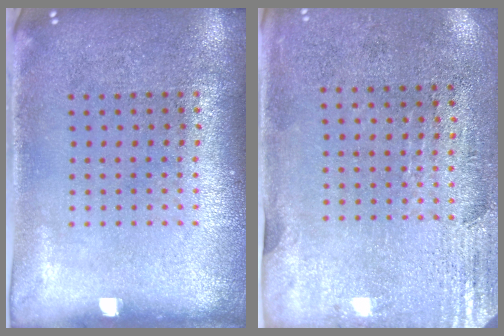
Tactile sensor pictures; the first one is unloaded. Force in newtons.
{"total": 2.9, "press": 2.4, "slide": 1.5}